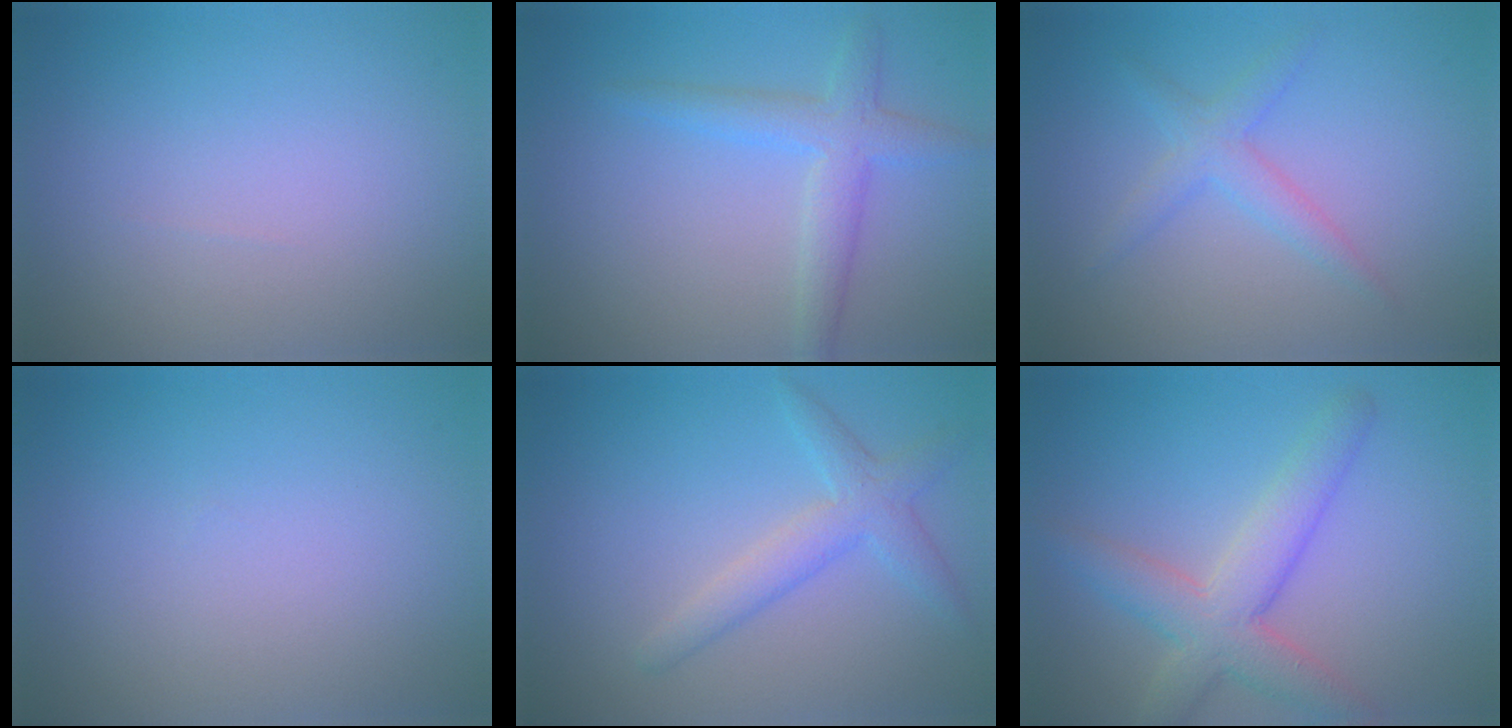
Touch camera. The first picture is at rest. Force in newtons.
{"total": 3.3, "press": 3.3, "slide": 0.2}
{"total": 2.3, "press": 2.3, "slide": 0.2}
{"total": 0.0}
{"total": 3.0, "press": 3.0, "slide": 0.1}
{"total": 5.3, "press": 5.3, "slide": 0.2}